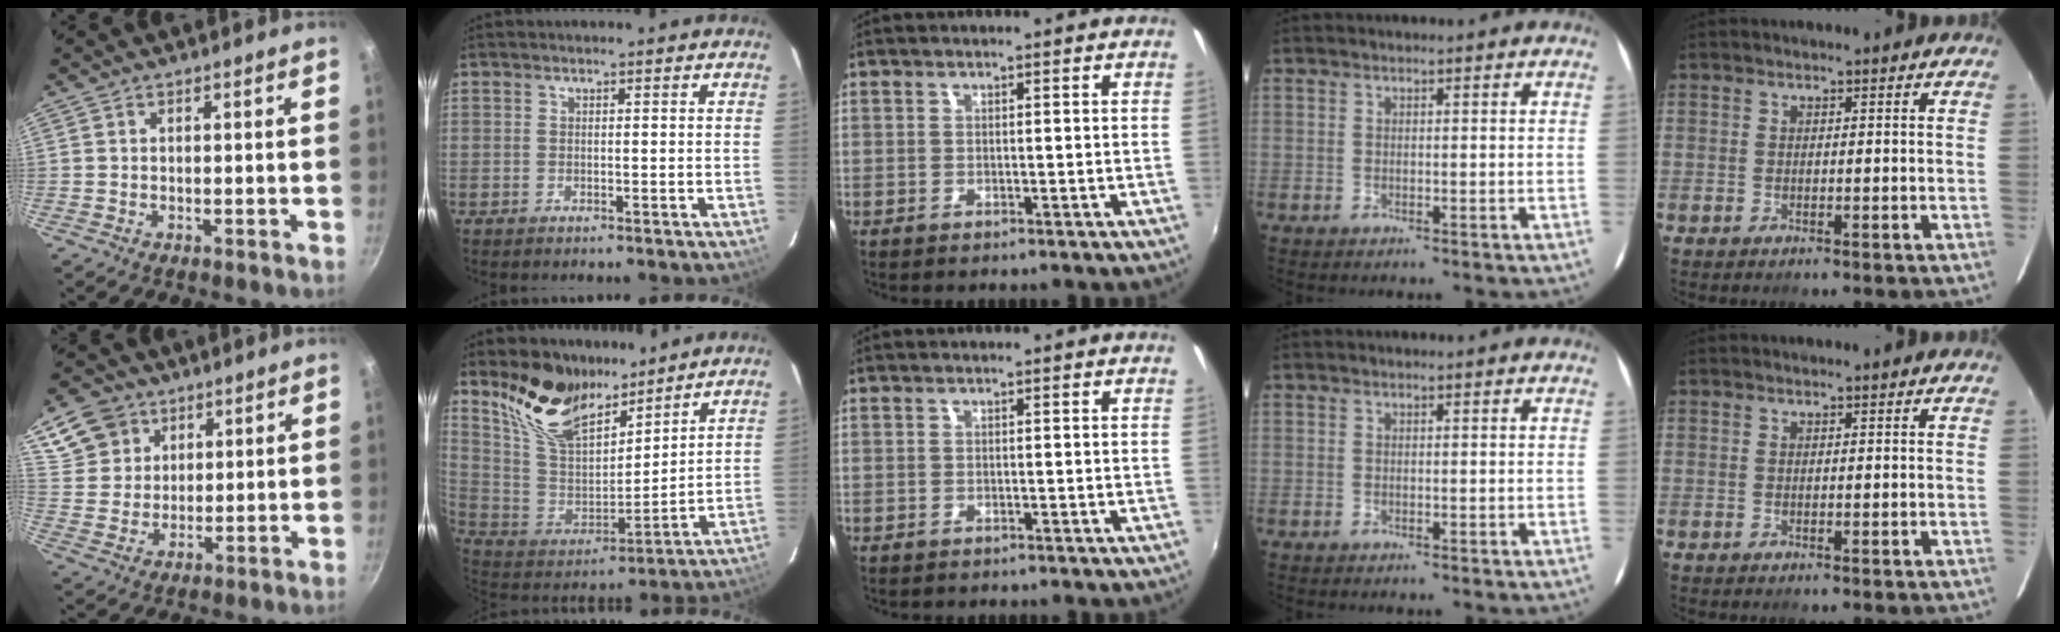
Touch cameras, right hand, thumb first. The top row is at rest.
{"thumb": {"total": 9.5, "force": [5.1, 7.5, 2.7], "torque": [-0.028, -0.004, 0.100]}, "index": {"total": 16.5, "force": [12.4, 7.0, 8.3], "torque": [-0.177, 0.001, 0.249]}}